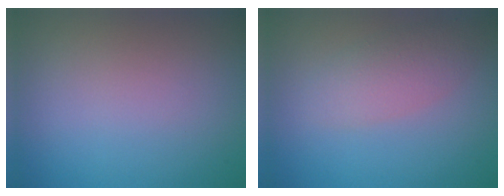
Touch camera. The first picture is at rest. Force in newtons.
{"total": 3.0, "press": 3.0, "slide": 0.1}